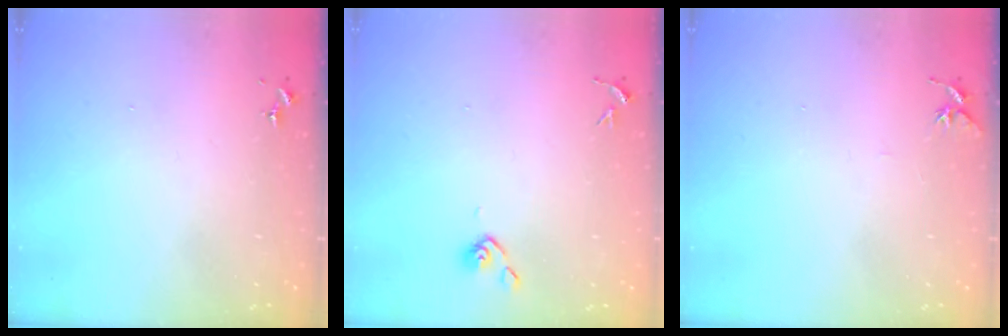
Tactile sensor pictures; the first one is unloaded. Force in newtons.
{"total": 4.3, "press": 4.1, "slide": 1.3}
{"total": 4.9, "press": 4.8, "slide": 0.5}